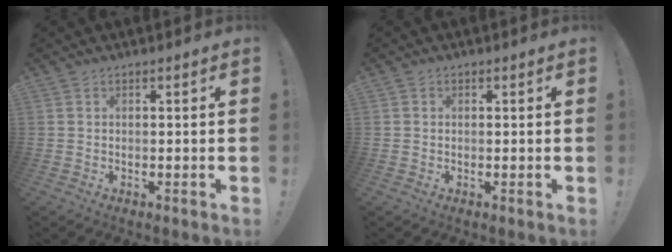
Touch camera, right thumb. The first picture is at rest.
{"total": 0.6, "force": [0.0, 0.6, 0.1], "torque": [0.004, -0.001, 0.000]}